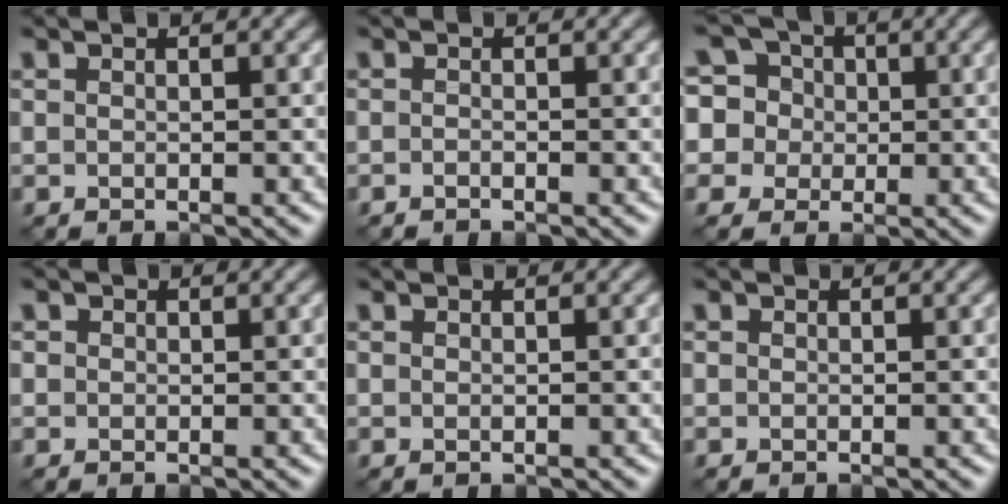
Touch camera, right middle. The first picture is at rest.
{"total": 0.5, "force": [-0.5, -0.1, 0.2], "torque": [-0.008, 0.001, -0.008]}
{"total": 8.6, "force": [2.2, 7.6, 3.2], "torque": [-0.083, 0.051, 0.014]}
{"total": 0.7, "force": [0.3, 0.6, 0.2], "torque": [0.000, 0.001, 0.002]}
{"total": 0.0}
{"total": 0.0}